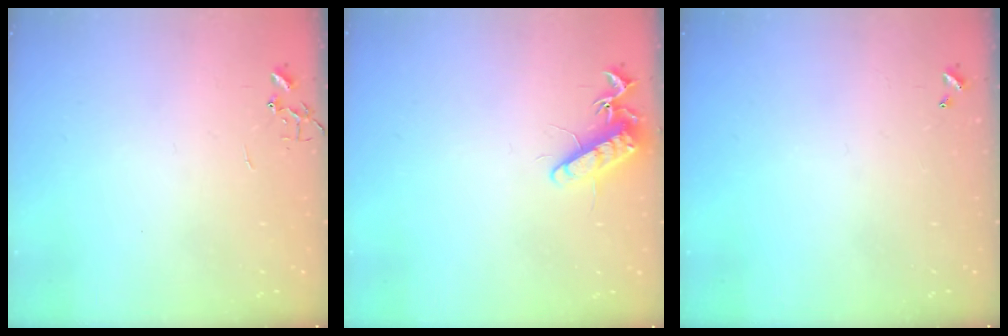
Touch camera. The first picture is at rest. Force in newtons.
{"total": 11.9, "press": 11.8, "slide": 1.3}
{"total": 0.0}